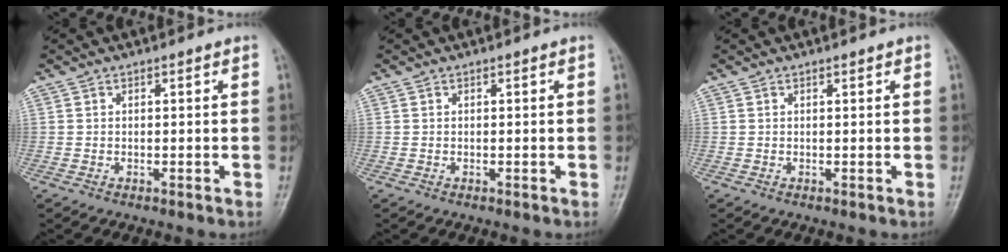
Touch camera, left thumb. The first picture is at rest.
{"total": 0.0}
{"total": 0.0}